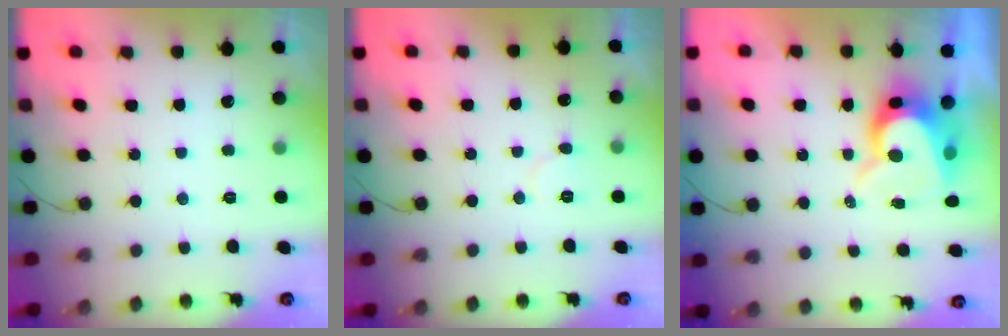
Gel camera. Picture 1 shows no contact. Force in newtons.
{"total": 4.2, "press": 4.2, "slide": 0.4}
{"total": 9.5, "press": 9.5, "slide": 0.7}